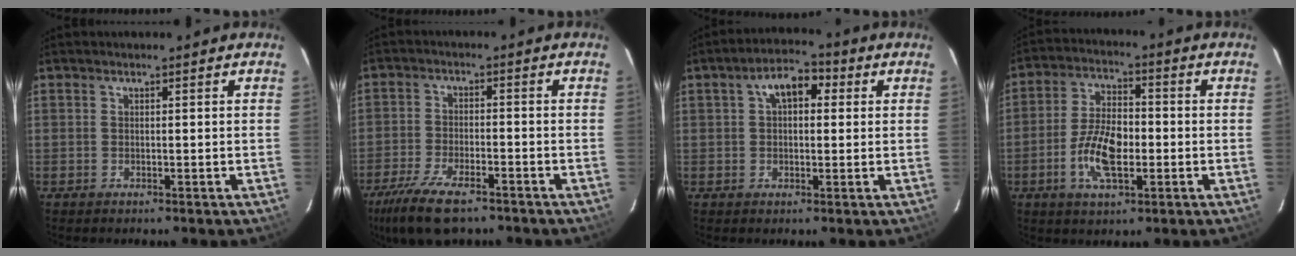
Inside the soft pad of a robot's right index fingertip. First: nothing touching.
{"total": 12.2, "force": [-8.8, 4.4, 7.3], "torque": [-0.173, -0.025, -0.159]}
{"total": 6.7, "force": [1.8, 3.9, 5.1], "torque": [-0.085, 0.030, 0.029]}
{"total": 10.3, "force": [-2.8, 4.7, 8.7], "torque": [-0.175, 0.004, -0.053]}